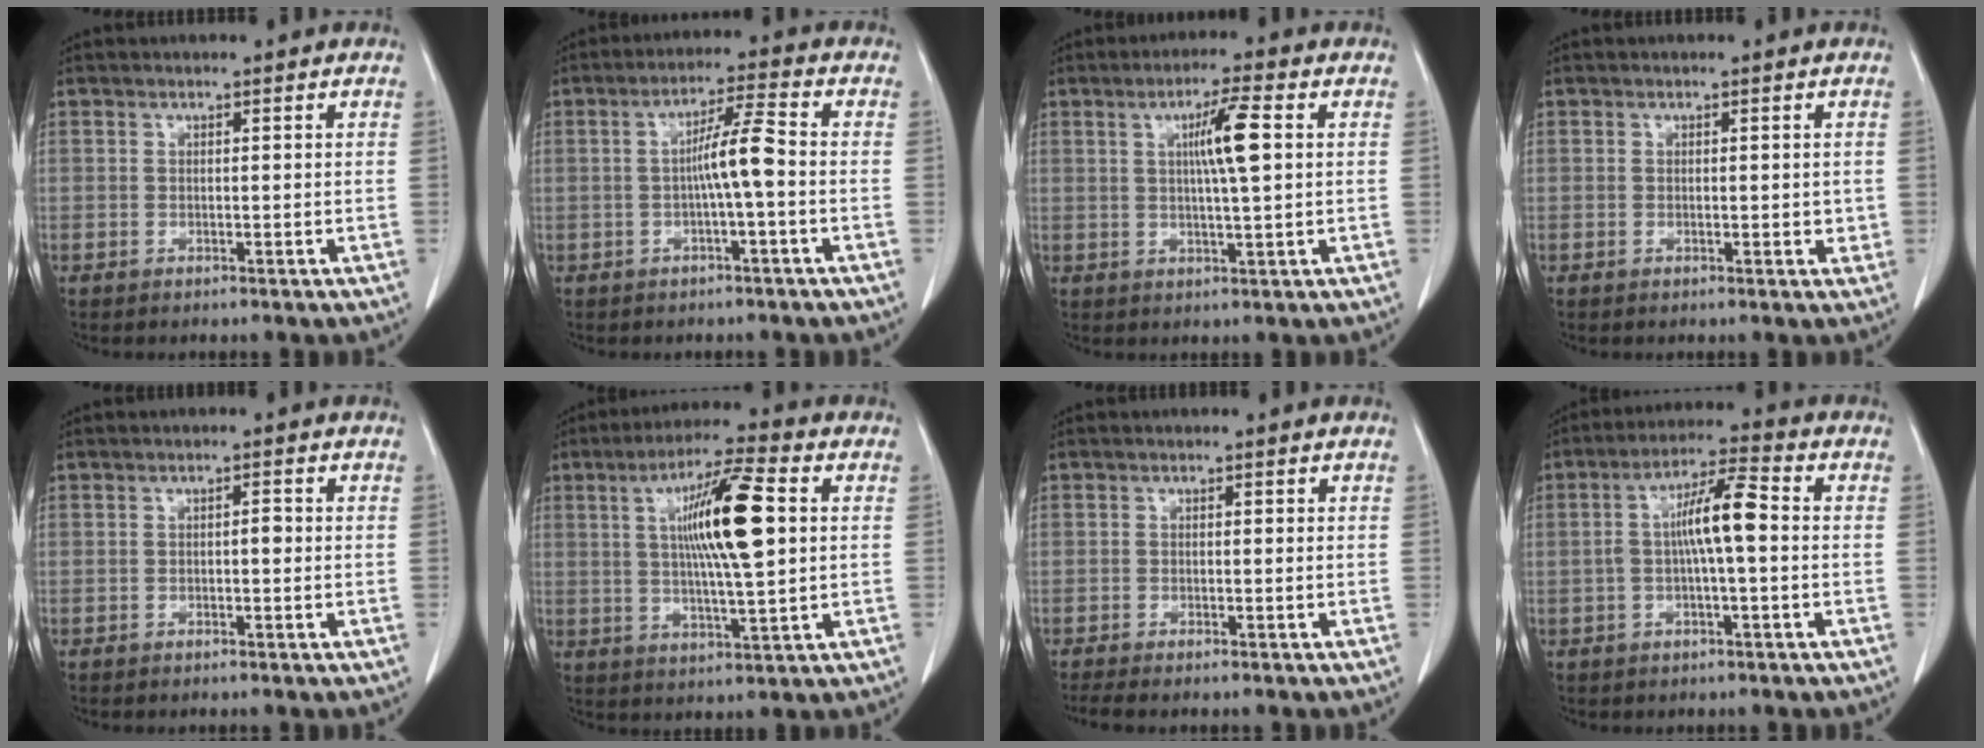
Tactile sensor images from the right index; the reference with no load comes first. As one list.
[{"total": 5.5, "force": [-0.6, -0.2, 5.5], "torque": [-0.091, 0.013, -0.011]}, {"total": 6.5, "force": [1.4, 0.0, 6.4], "torque": [-0.111, 0.001, 0.021]}, {"total": 1.7, "force": [0.2, 1.0, 1.4], "torque": [-0.009, 0.000, 0.004]}, {"total": 1.0, "force": [-0.1, 0.3, 0.9], "torque": [-0.006, 0.005, -0.003]}, {"total": 12.7, "force": [2.3, 1.2, 12.5], "torque": [-0.218, 0.007, 0.037]}, {"total": 3.5, "force": [-2.8, 0.6, 2.0], "torque": [-0.029, -0.008, -0.041]}, {"total": 7.8, "force": [0.1, 1.2, 7.7], "torque": [-0.140, 0.023, -0.002]}]